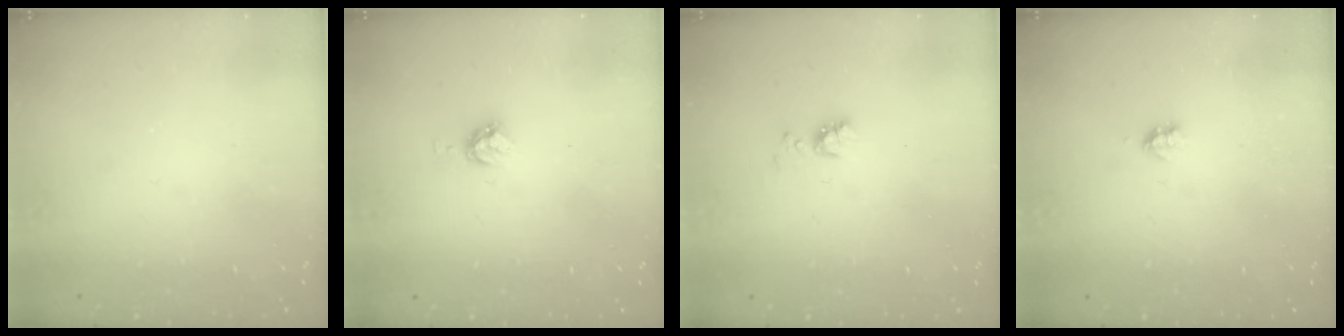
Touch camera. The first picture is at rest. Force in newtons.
{"total": 4.5, "press": 4.5, "slide": 0.0}
{"total": 5.7, "press": 5.7, "slide": 0.8}
{"total": 1.9, "press": 1.8, "slide": 0.4}